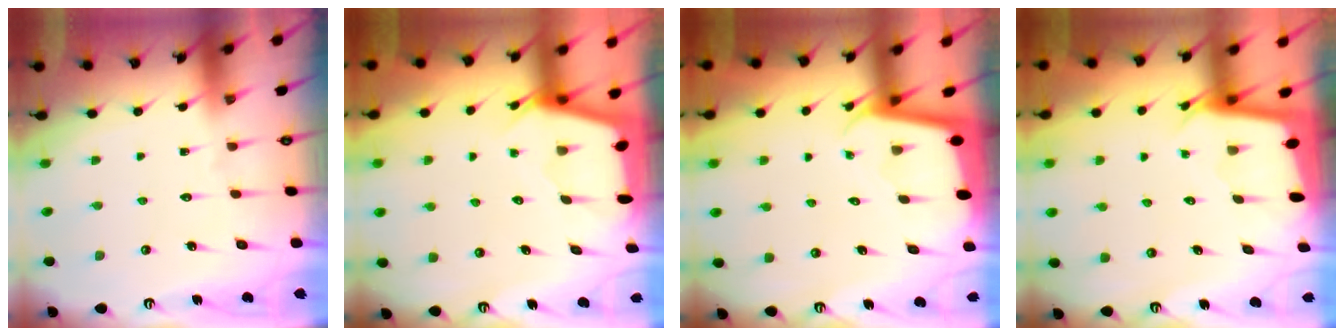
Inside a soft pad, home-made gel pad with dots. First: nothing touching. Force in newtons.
{"total": 3.7, "press": 3.7, "slide": 0.1}
{"total": 1.9, "press": 1.9, "slide": 0.1}
{"total": 2.1, "press": 2.1, "slide": 0.1}